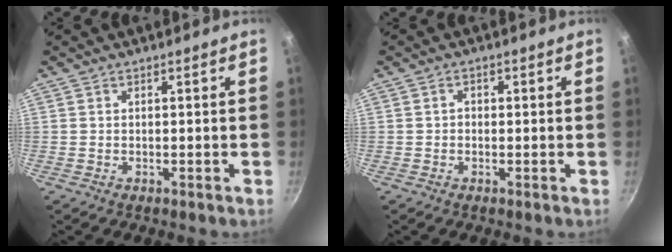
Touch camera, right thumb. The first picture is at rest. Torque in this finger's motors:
{"motor_torque": [-0.07, -0.21, 0.49, 0.03, 0.05]}